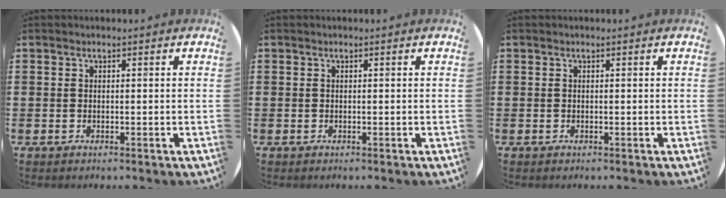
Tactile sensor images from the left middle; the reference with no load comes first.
{"total": 0.0}
{"total": 0.0}